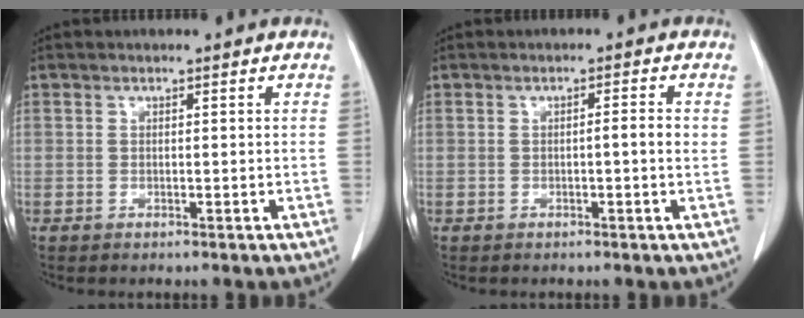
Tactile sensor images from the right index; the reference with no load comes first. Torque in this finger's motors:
{"motor_torque": [0.25, -0.14, 0.01, 0.03]}